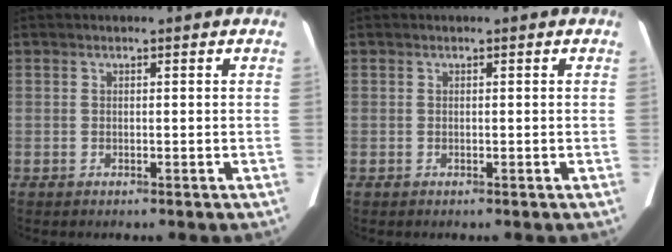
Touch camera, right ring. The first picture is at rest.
{"total": 0.0}